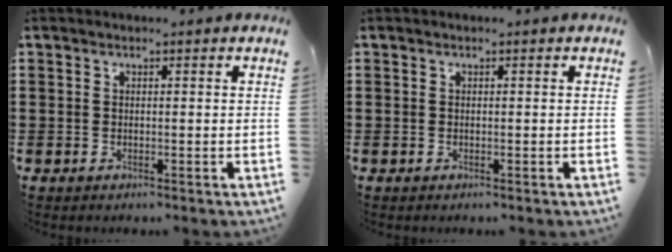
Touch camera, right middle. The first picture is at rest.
{"total": 0.0}